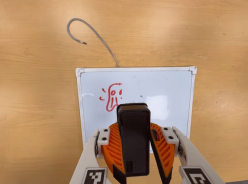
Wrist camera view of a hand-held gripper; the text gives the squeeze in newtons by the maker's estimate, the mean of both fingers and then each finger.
{"total": 9.9, "left": 9.8, "right": 10.1}